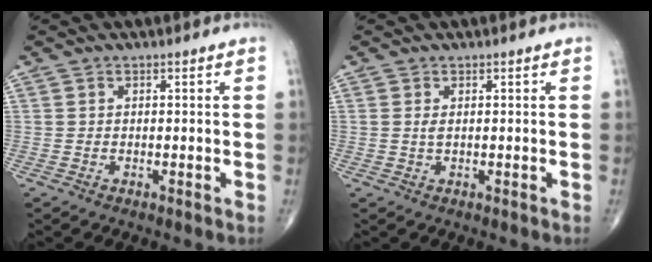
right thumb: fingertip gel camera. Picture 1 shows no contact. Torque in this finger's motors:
{"motor_torque": [0.53, 0.43, 0.56, 0.16, -0.01]}